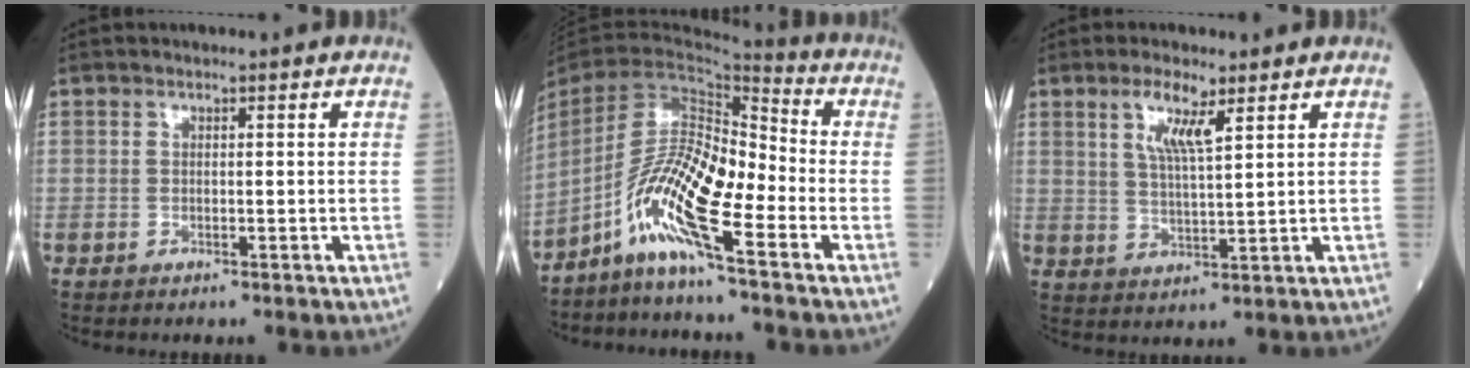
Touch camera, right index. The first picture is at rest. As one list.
[{"total": 11.4, "force": [-6.0, 1.0, 9.6], "torque": [-0.194, 0.001, -0.118]}, {"total": 5.3, "force": [2.8, 0.8, 4.4], "torque": [-0.092, -0.002, 0.054]}]